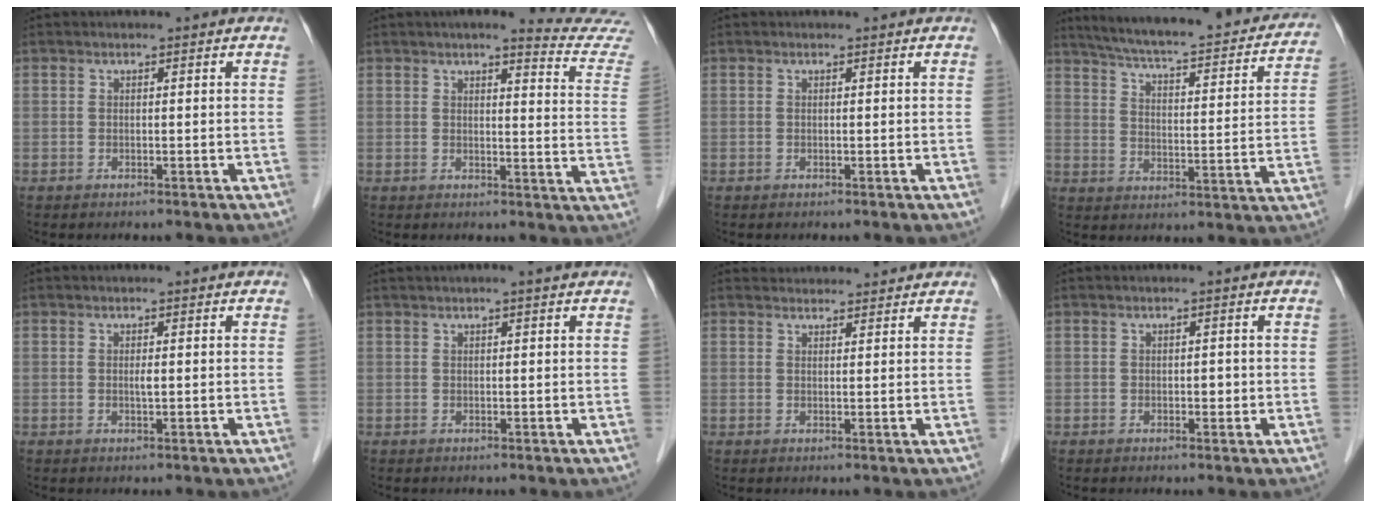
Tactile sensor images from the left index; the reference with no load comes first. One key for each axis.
{"total": 9.2, "fx": 8.8, "fy": -0.1, "fz": 2.6, "tx": -0.016, "ty": -0.054, "tz": 0.071}
{"total": 0.0}
{"total": 26.0, "fx": 22.8, "fy": 4.3, "fz": 11.9, "tx": -0.183, "ty": -0.030, "tz": 0.284}
{"total": 0.8, "fx": -0.1, "fy": 0.0, "fz": 0.8, "tx": -0.018, "ty": -0.006, "tz": -0.002}
{"total": 2.2, "fx": 1.5, "fy": -0.3, "fz": 1.6, "tx": -0.021, "ty": 0.015, "tz": 0.025}
{"total": 4.7, "fx": 4.6, "fy": 0.9, "fz": 0.4, "tx": -0.004, "ty": 0.023, "tz": 0.054}
{"total": 1.1, "fx": -0.3, "fy": 0.6, "fz": 0.9, "tx": -0.010, "ty": -0.001, "tz": -0.005}